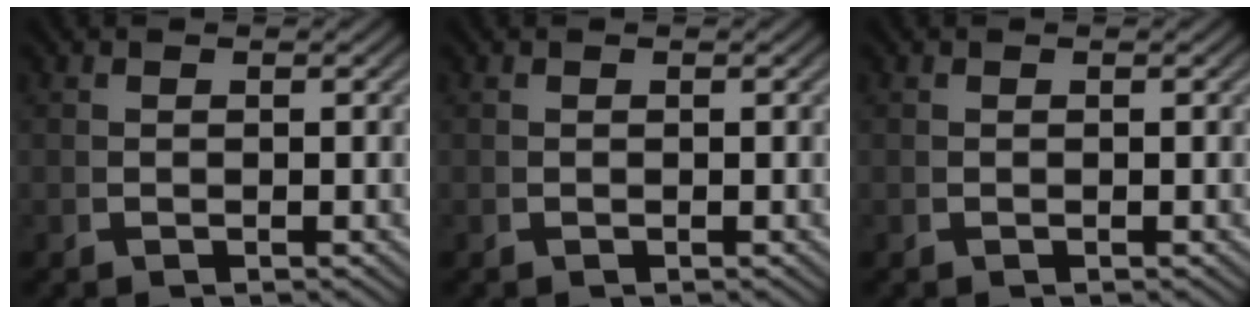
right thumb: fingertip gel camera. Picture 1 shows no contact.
{"total": 0.0}
{"total": 0.0}